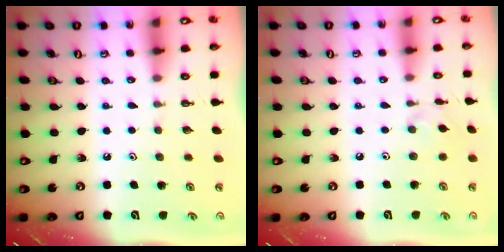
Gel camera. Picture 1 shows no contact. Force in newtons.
{"total": 2.4, "press": 2.4, "slide": 0.5}